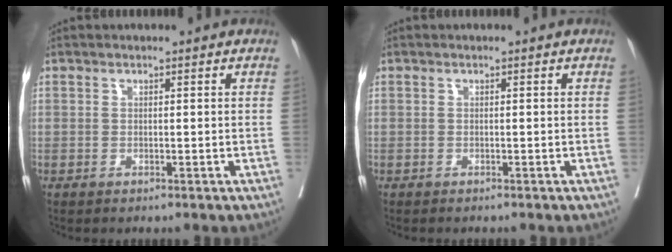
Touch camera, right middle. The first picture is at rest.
{"total": 0.8, "force": [-0.7, 0.2, 0.2], "torque": [-0.007, -0.002, -0.012]}